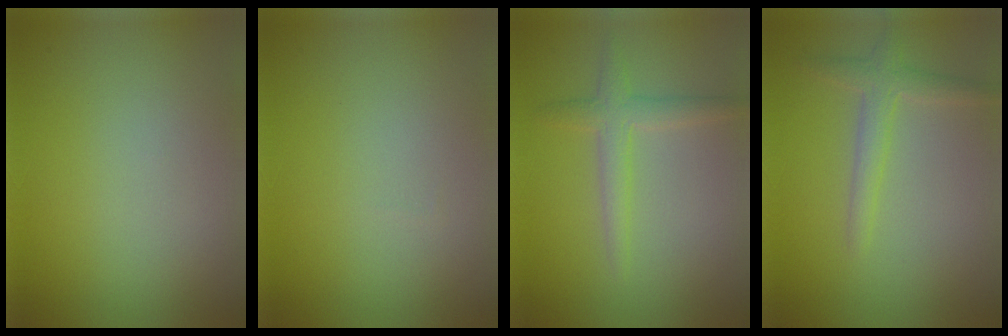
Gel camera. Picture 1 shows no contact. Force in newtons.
{"total": 0.0}
{"total": 2.3, "press": 2.3, "slide": 0.1}
{"total": 2.2, "press": 2.2, "slide": 0.1}